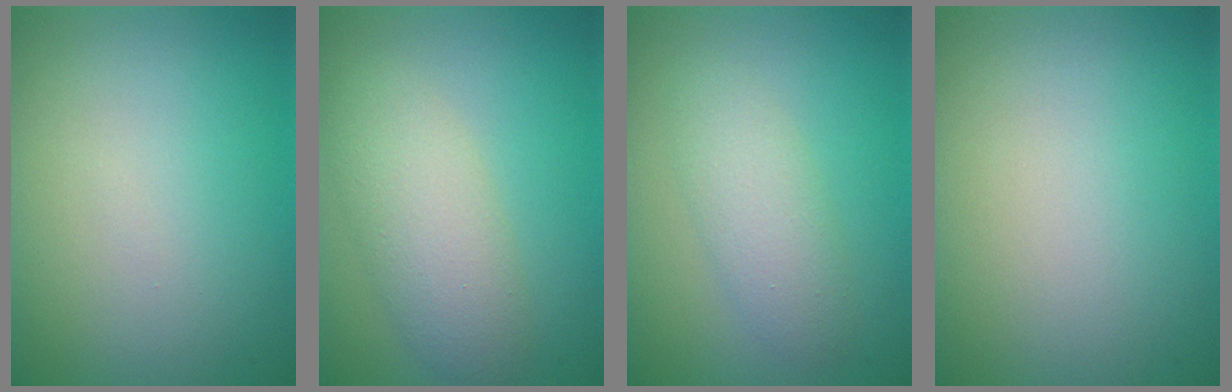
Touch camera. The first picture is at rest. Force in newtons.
{"total": 4.1, "press": 4.1, "slide": 0.1}
{"total": 2.6, "press": 2.6, "slide": 0.0}
{"total": 0.0}